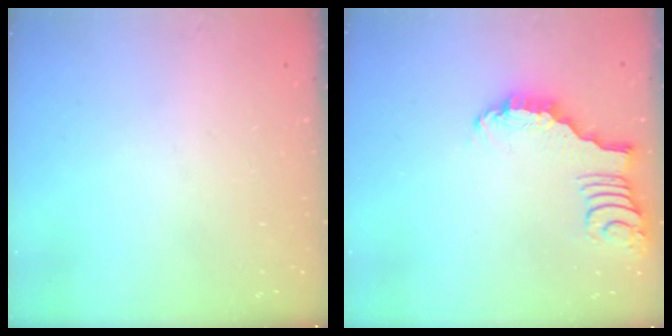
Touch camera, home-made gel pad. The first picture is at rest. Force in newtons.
{"total": 2.6, "press": 2.6, "slide": 0.3}